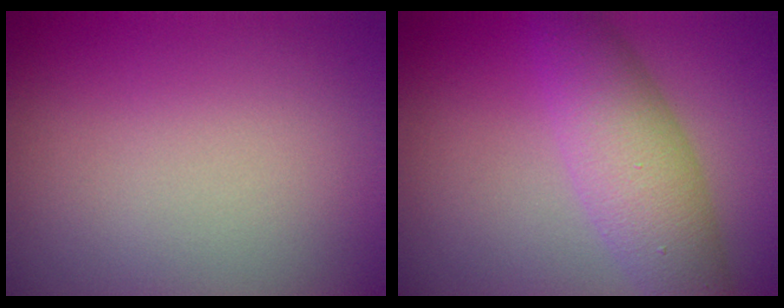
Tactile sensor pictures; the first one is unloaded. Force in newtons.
{"total": 5.9, "press": 5.8, "slide": 0.3}